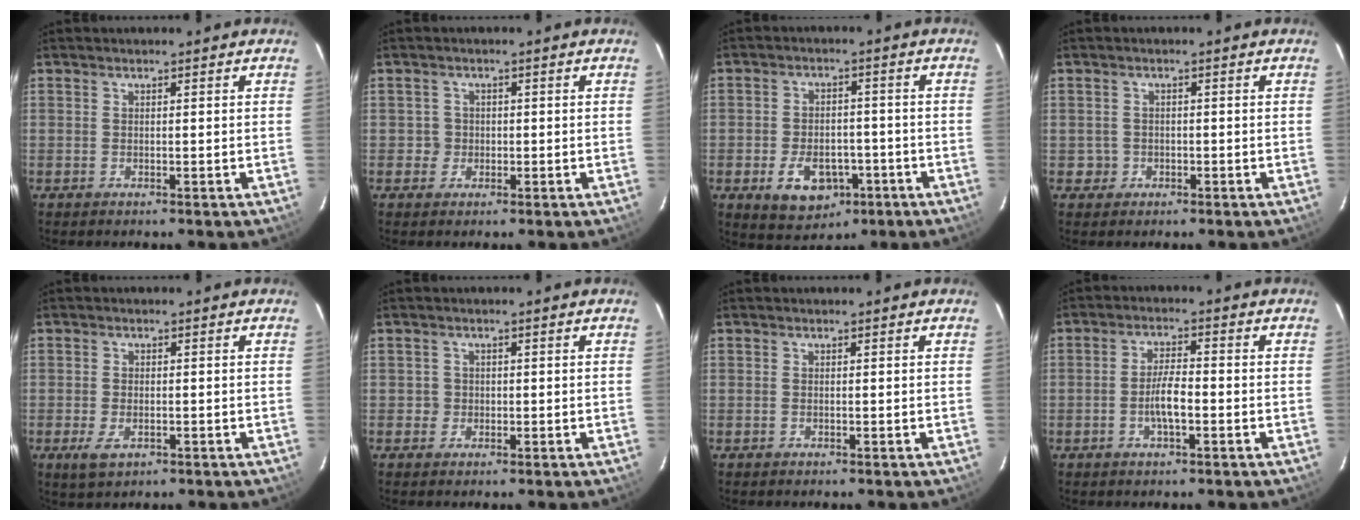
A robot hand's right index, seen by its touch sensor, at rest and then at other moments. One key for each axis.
{"total": 2.0, "fx": -0.4, "fy": 2.0, "fz": -0.1, "tx": 0.005, "ty": 0.010, "tz": -0.005}
{"total": 9.5, "fx": -4.2, "fy": 6.5, "fz": 5.5, "tx": -0.117, "ty": 0.002, "tz": -0.050}
{"total": 2.1, "fx": -0.6, "fy": 2.0, "fz": -0.1, "tx": 0.006, "ty": 0.013, "tz": -0.003}
{"total": 3.7, "fx": -1.6, "fy": 2.0, "fz": 2.6, "tx": -0.056, "ty": -0.010, "tz": -0.025}
{"total": 1.7, "fx": -0.4, "fy": 1.6, "fz": -0.1, "tx": 0.003, "ty": 0.005, "tz": -0.004}
{"total": 0.0}
{"total": 4.8, "fx": -1.6, "fy": 1.2, "fz": 4.3, "tx": -0.087, "ty": 0.006, "tz": -0.027}